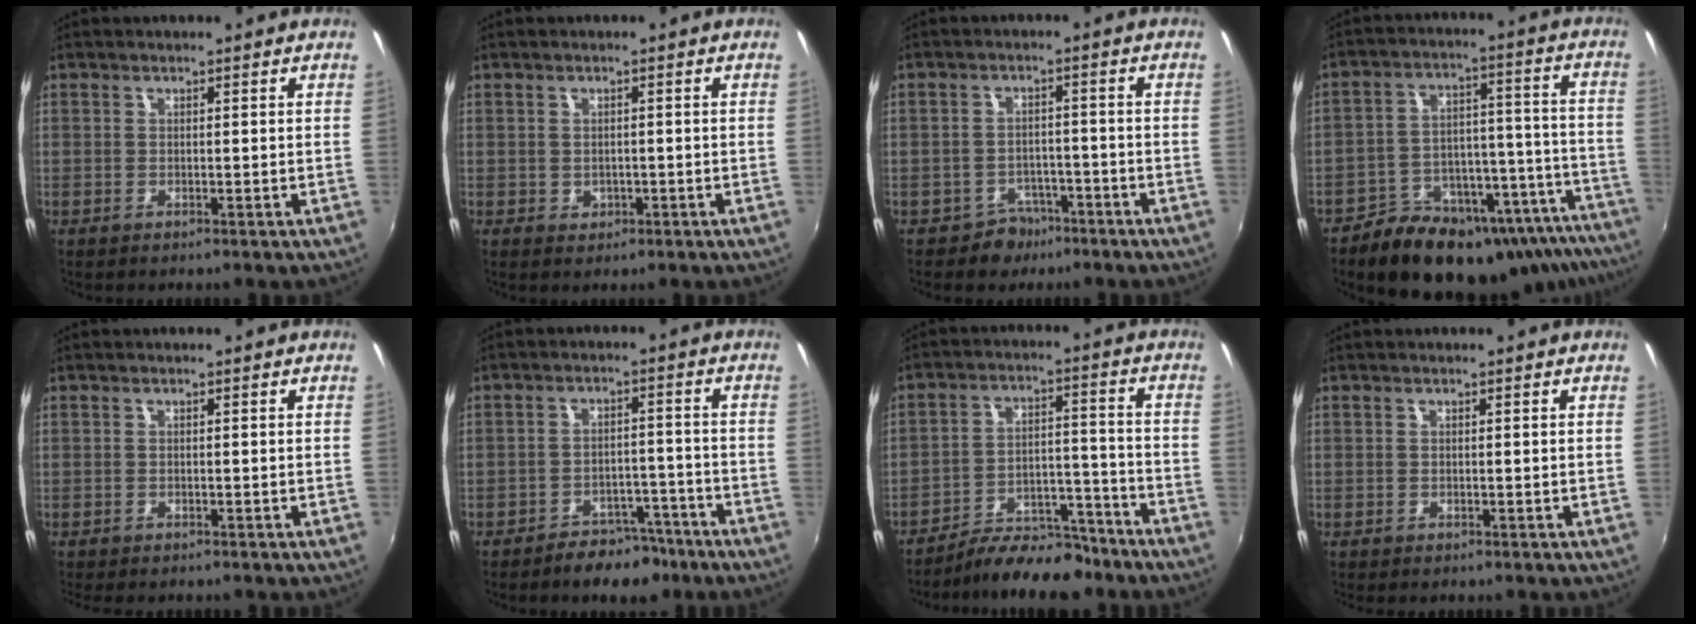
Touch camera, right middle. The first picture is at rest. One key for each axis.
{"total": 1.9, "fx": -0.3, "fy": 1.7, "fz": 0.6, "tx": -0.010, "ty": -0.002, "tz": -0.003}
{"total": 4.6, "fx": -3.2, "fy": 3.3, "fz": 0.1, "tx": -0.009, "ty": 0.017, "tz": -0.047}
{"total": 26.9, "fx": -21.5, "fy": 10.9, "fz": 11.9, "tx": -0.173, "ty": 0.024, "tz": -0.273}
{"total": 2.4, "fx": -2.1, "fy": 0.7, "fz": 0.9, "tx": -0.020, "ty": -0.017, "tz": -0.031}
{"total": 7.6, "fx": -6.0, "fy": 3.8, "fz": 2.7, "tx": -0.053, "ty": 0.021, "tz": -0.076}
{"total": 12.7, "fx": -11.2, "fy": 4.2, "fz": 4.4, "tx": -0.084, "ty": 0.019, "tz": -0.162}
{"total": 0.6, "fx": -0.5, "fy": 0.2, "fz": 0.2, "tx": -0.004, "ty": -0.004, "tz": -0.008}